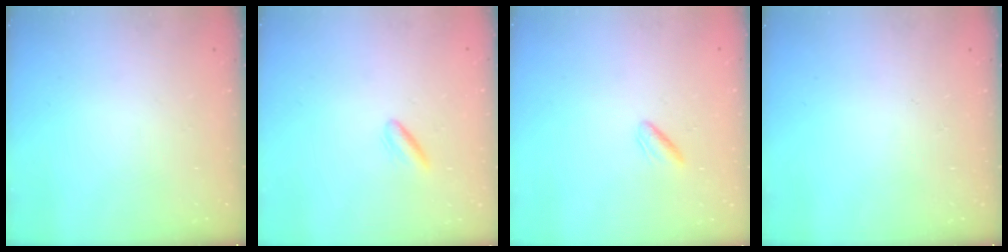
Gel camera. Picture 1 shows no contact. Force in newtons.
{"total": 2.1, "press": 1.9, "slide": 0.9}
{"total": 2.3, "press": 1.9, "slide": 1.2}
{"total": 0.0}